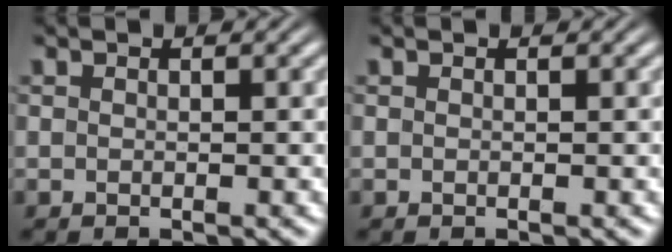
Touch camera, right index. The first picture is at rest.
{"total": 0.0}